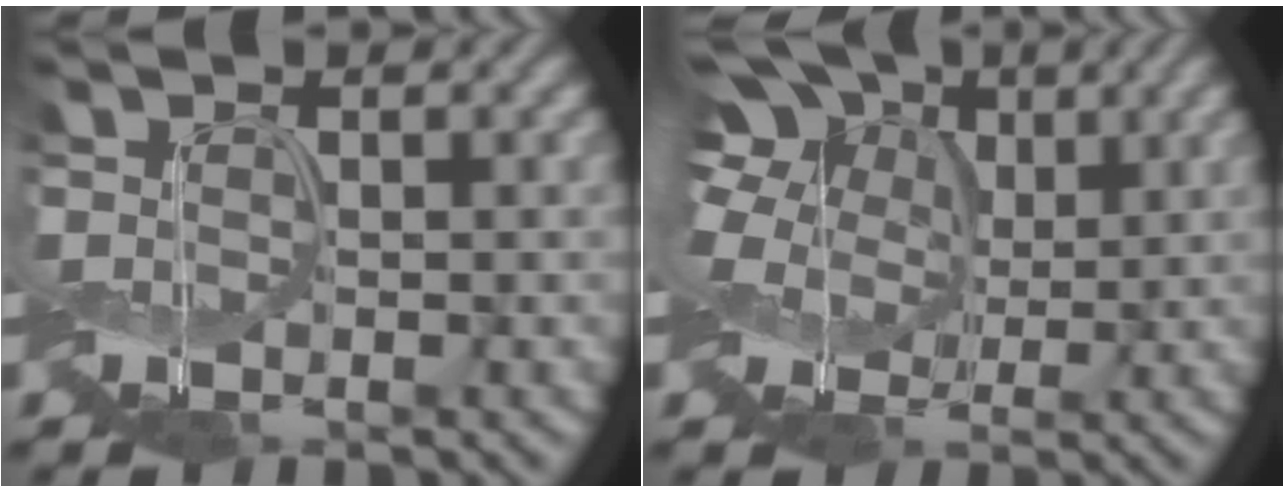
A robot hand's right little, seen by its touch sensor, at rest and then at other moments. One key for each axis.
{"total": 10.9, "fx": 3.3, "fy": 7.9, "fz": 6.8, "tx": -0.147, "ty": 0.034, "tz": 0.040}